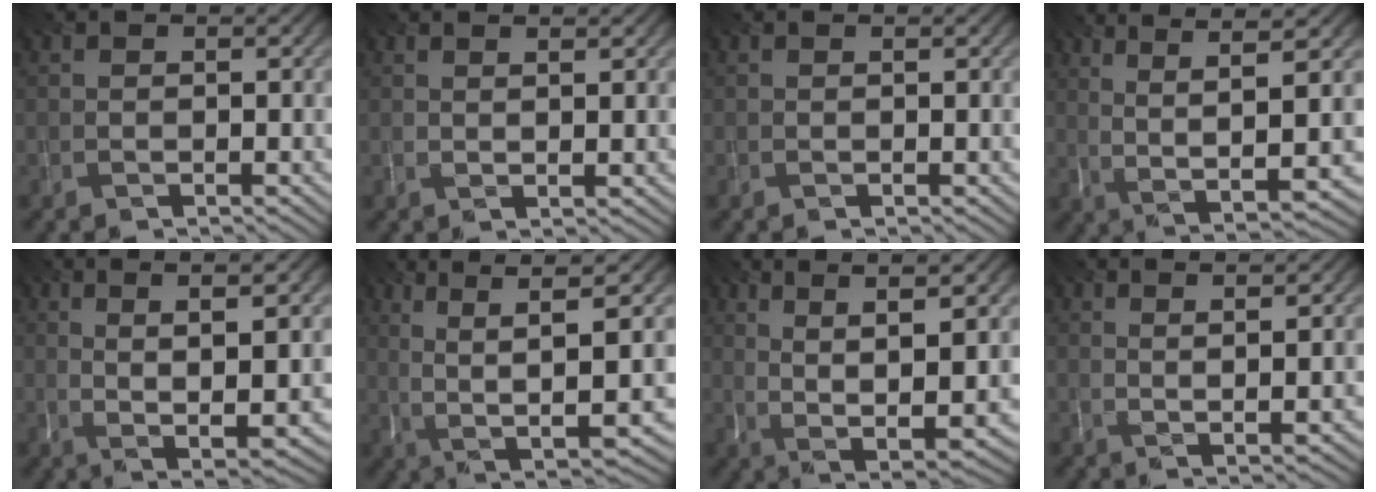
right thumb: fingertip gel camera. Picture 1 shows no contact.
{"total": 1.8, "force": [1.4, 0.0, 1.2], "torque": [-0.016, -0.004, 0.027]}
{"total": 0.0}
{"total": 8.1, "force": [2.2, 1.2, 7.7], "torque": [-0.149, 0.007, 0.049]}
{"total": 9.1, "force": [2.2, 1.7, 8.7], "torque": [-0.143, 0.005, 0.044]}
{"total": 9.3, "force": [0.4, 2.3, 9.0], "torque": [-0.178, 0.006, 0.018]}
{"total": 10.4, "force": [3.1, 2.6, 9.5], "torque": [-0.183, 0.006, 0.062]}
{"total": 5.1, "force": [3.3, 0.5, 3.9], "torque": [-0.054, 0.000, 0.051]}